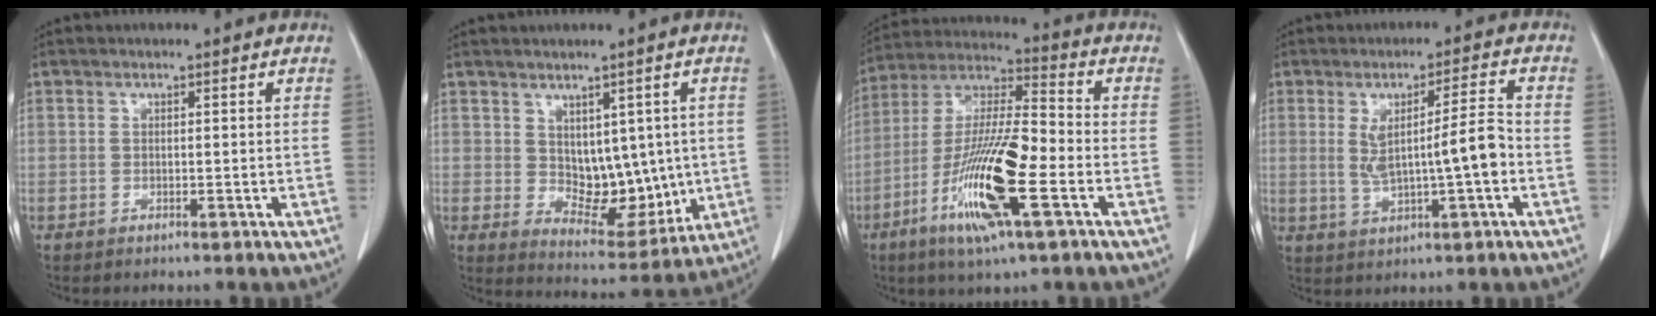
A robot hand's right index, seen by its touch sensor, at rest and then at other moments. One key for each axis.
{"total": 9.3, "fx": 0.8, "fy": 5.7, "fz": 7.3, "tx": -0.087, "ty": 0.000, "tz": 0.036}
{"total": 17.2, "fx": -6.3, "fy": 2.1, "fz": 15.8, "tx": -0.314, "ty": -0.017, "tz": -0.118}
{"total": 7.8, "fx": -0.5, "fy": 0.7, "fz": 7.7, "tx": -0.132, "ty": 0.010, "tz": 0.000}